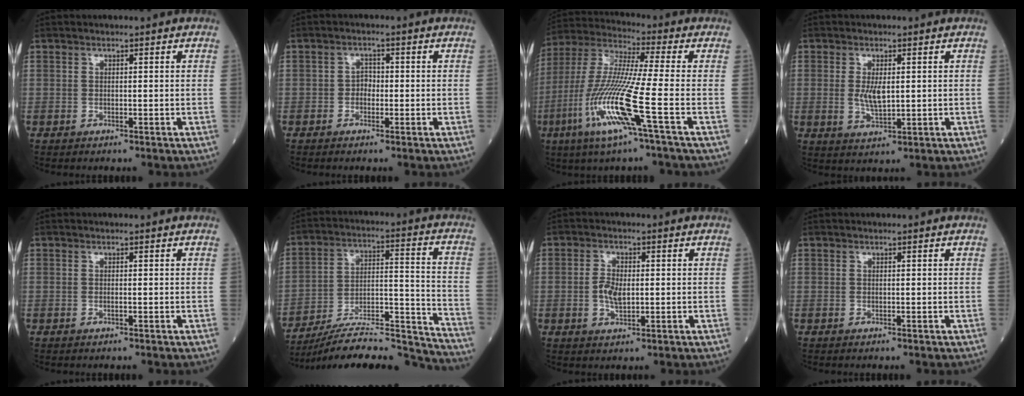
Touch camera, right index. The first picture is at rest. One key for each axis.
{"total": 1.5, "fx": -0.5, "fy": 0.8, "fz": 1.1, "tx": -0.013, "ty": 0.006, "tz": -0.010}
{"total": 15.3, "fx": -5.8, "fy": -1.1, "fz": 14.1, "tx": -0.306, "ty": -0.023, "tz": -0.121}
{"total": 4.1, "fx": 0.3, "fy": 0.9, "fz": 3.9, "tx": -0.081, "ty": -0.007, "tz": 0.011}
{"total": 0.6, "fx": -0.1, "fy": -0.5, "fz": 0.4, "tx": -0.012, "ty": -0.001, "tz": -0.002}
{"total": 21.6, "fx": -20.7, "fy": 0.5, "fz": 6.4, "tx": -0.087, "ty": 0.023, "tz": -0.318}
{"total": 3.7, "fx": -0.3, "fy": 1.4, "fz": 3.4, "tx": -0.073, "ty": -0.001, "tz": -0.004}
{"total": 0.0}